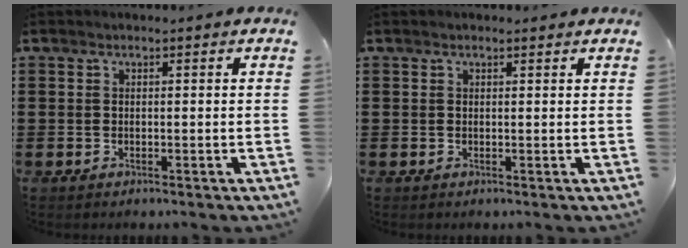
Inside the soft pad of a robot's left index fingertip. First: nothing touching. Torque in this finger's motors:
{"motor_torque": [0.61, -1.53, 0.09, 0.01]}